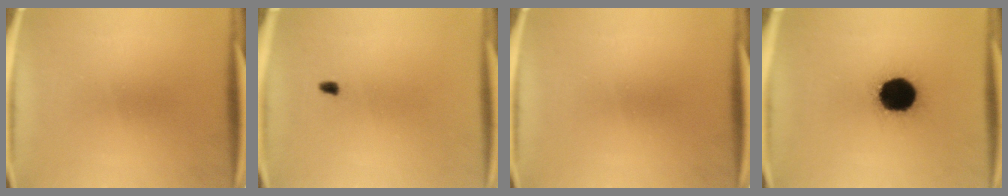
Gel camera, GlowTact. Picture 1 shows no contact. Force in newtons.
{"total": 0.9}
{"total": 0.0}
{"total": 18.0}